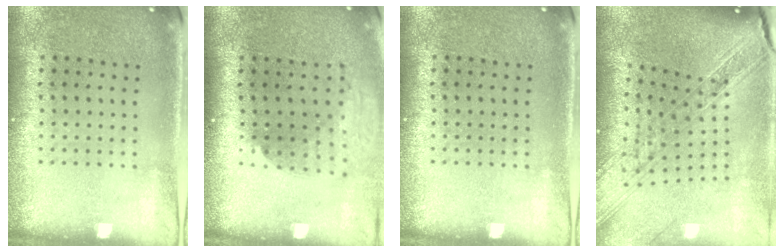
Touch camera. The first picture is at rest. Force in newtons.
{"total": 1.9, "press": 1.4, "slide": 1.3}
{"total": 0.0}
{"total": 2.5, "press": 2.1, "slide": 1.3}